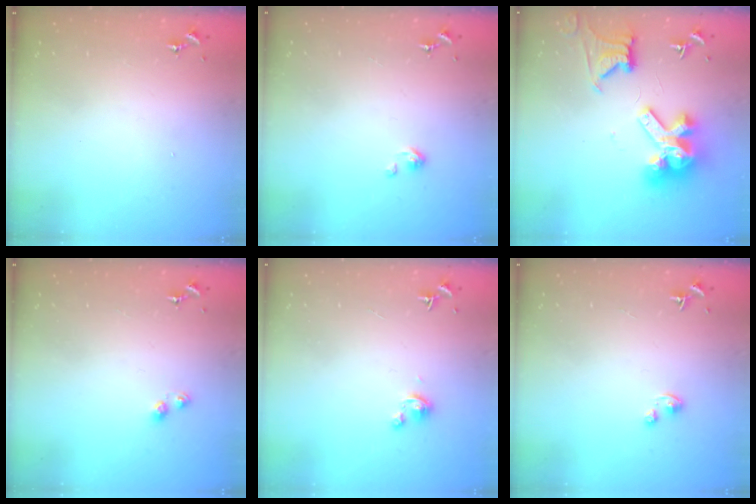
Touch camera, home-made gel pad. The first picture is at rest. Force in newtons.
{"total": 2.6, "press": 2.6, "slide": 0.4}
{"total": 19.4, "press": 19.2, "slide": 2.4}
{"total": 5.3, "press": 5.2, "slide": 0.7}
{"total": 2.8, "press": 2.8, "slide": 0.3}
{"total": 2.5, "press": 2.5, "slide": 0.2}